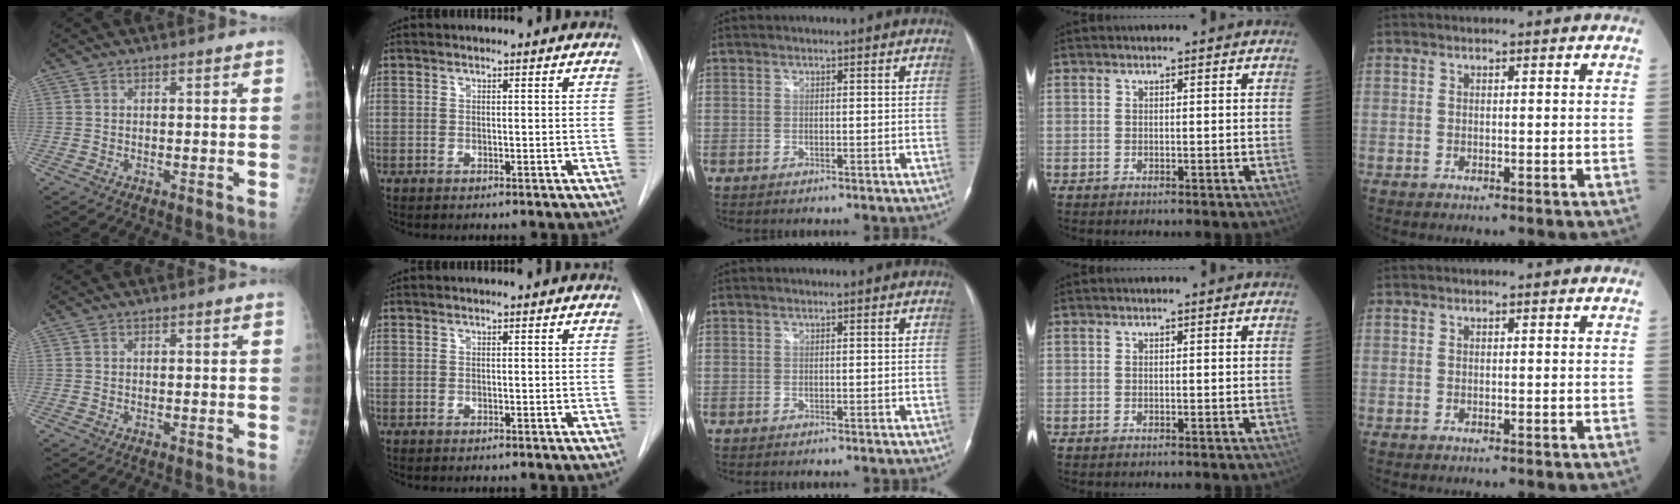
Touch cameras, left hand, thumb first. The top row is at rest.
{}